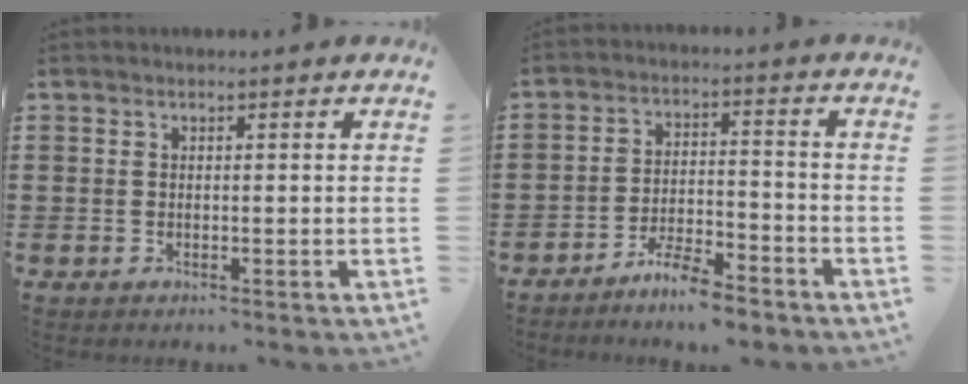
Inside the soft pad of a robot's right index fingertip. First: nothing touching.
{"total": 5.7, "force": [-5.3, 0.4, 2.0], "torque": [-0.046, 0.000, -0.105]}